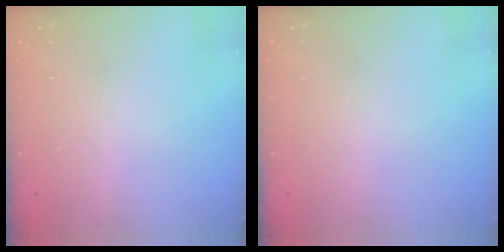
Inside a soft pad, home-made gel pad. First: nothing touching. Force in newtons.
{"total": 0.0}